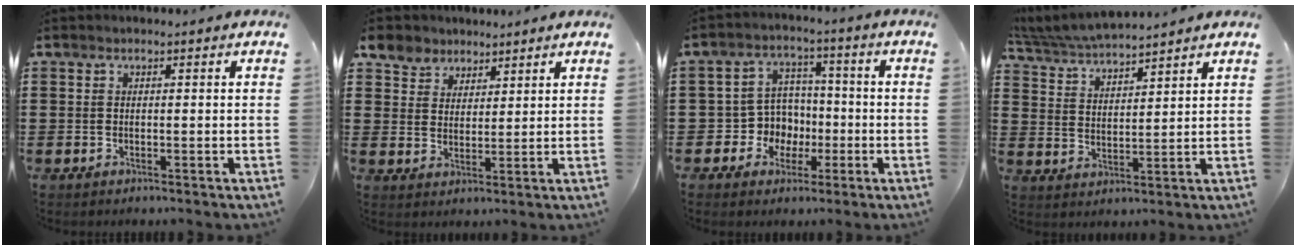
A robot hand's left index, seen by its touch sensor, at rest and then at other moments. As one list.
[{"total": 4.8, "force": [3.7, 3.0, 0.2], "torque": [-0.028, -0.001, 0.068]}, {"total": 6.4, "force": [-1.1, 6.1, 1.6], "torque": [-0.051, 0.014, -0.015]}, {"total": 5.1, "force": [5.0, 0.1, 1.1], "torque": [-0.041, -0.023, 0.088]}]